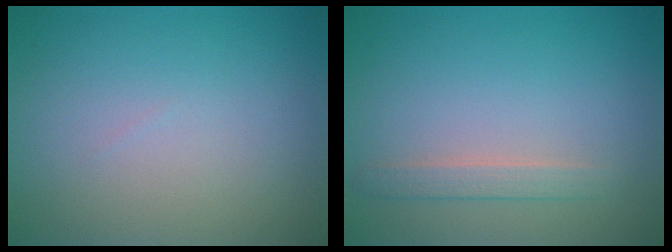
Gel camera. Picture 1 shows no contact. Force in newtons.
{"total": 1.5, "press": 1.5, "slide": 0.1}